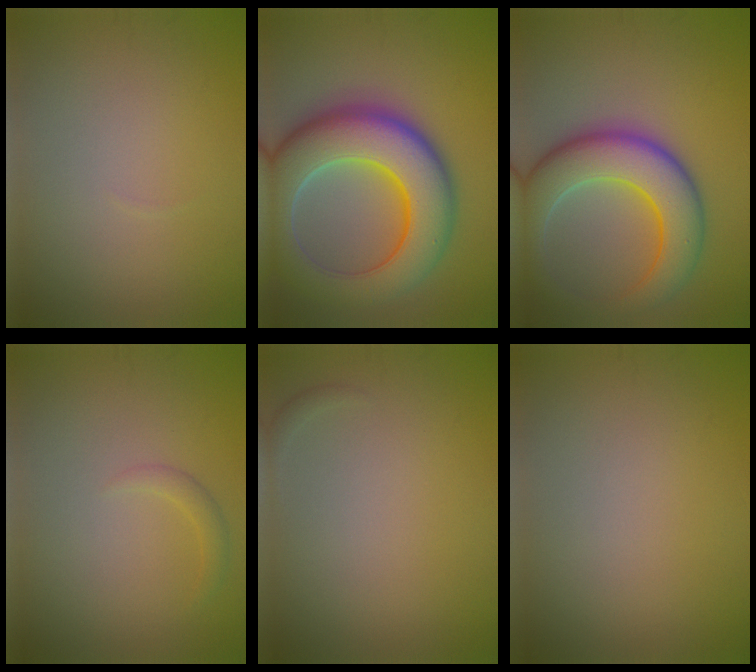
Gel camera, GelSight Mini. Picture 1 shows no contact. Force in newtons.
{"total": 13.0, "press": 12.9, "slide": 0.3}
{"total": 9.5, "press": 9.4, "slide": 0.3}
{"total": 1.2, "press": 1.1, "slide": 0.1}
{"total": 0.5, "press": 0.5, "slide": 0.1}
{"total": 0.0}